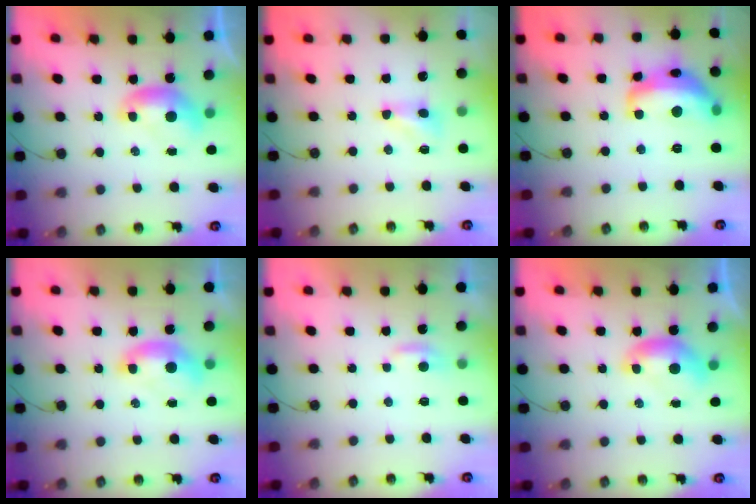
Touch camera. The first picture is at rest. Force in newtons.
{"total": 2.3, "press": 2.3, "slide": 0.5}
{"total": 10.1, "press": 10.1, "slide": 0.9}
{"total": 1.5, "press": 1.4, "slide": 0.6}
{"total": 2.2, "press": 2.2, "slide": 0.3}
{"total": 0.0}